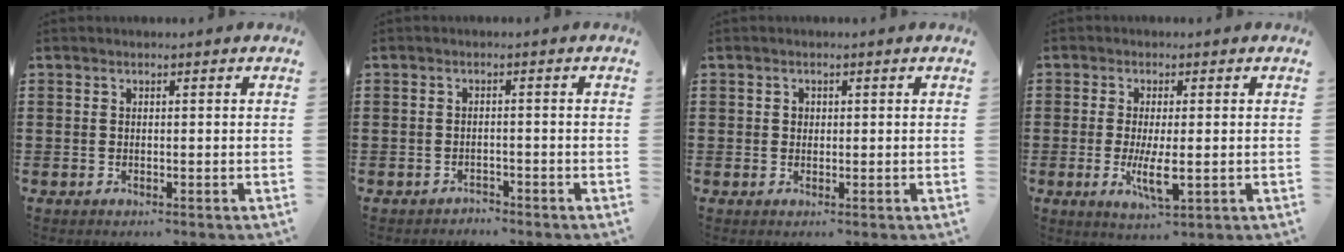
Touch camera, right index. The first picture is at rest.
{"total": 1.6, "force": [-1.6, 0.2, -0.1], "torque": [-0.004, 0.003, -0.037]}
{"total": 0.9, "force": [0.2, 0.8, 0.3], "torque": [-0.008, 0.004, 0.004]}
{"total": 5.9, "force": [-1.0, 1.7, 5.6], "torque": [-0.113, -0.012, -0.019]}